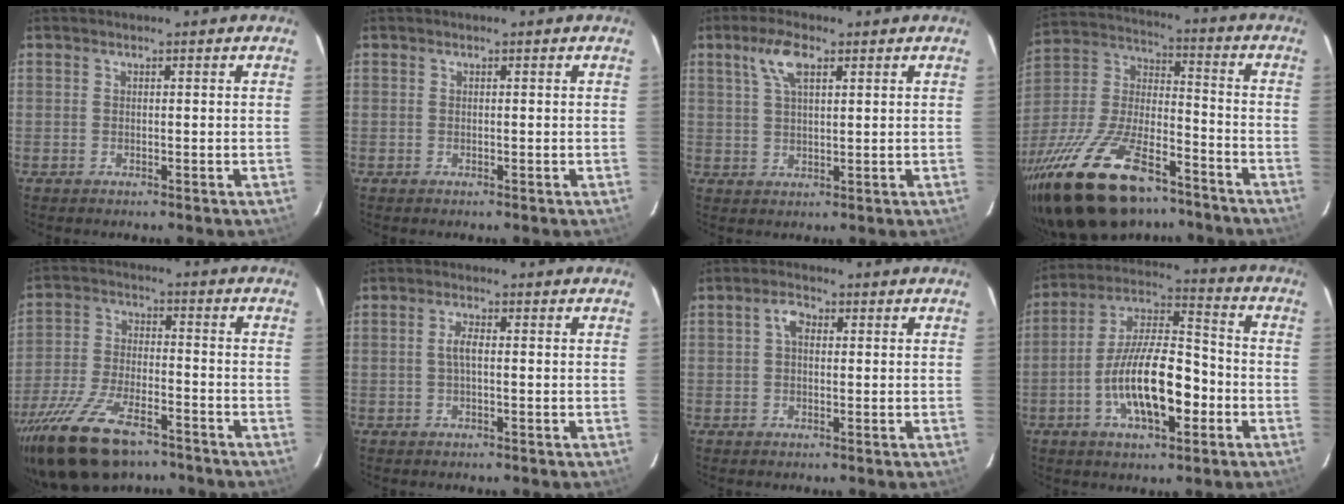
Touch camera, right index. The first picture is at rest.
{"total": 0.0}
{"total": 5.7, "force": [2.8, 2.0, 4.5], "torque": [-0.088, 0.011, 0.055]}
{"total": 28.7, "force": [-19.6, 11.5, 17.5], "torque": [-0.355, -0.021, -0.322]}
{"total": 17.8, "force": [-12.8, 7.1, 10.1], "torque": [-0.221, -0.033, -0.229]}
{"total": 2.3, "force": [-0.1, 0.7, 2.2], "torque": [-0.045, 0.005, -0.002]}
{"total": 2.7, "force": [0.5, 1.8, 2.0], "torque": [-0.038, 0.011, 0.009]}
{"total": 16.0, "force": [-5.1, 5.9, 14.0], "torque": [-0.262, 0.007, -0.089]}